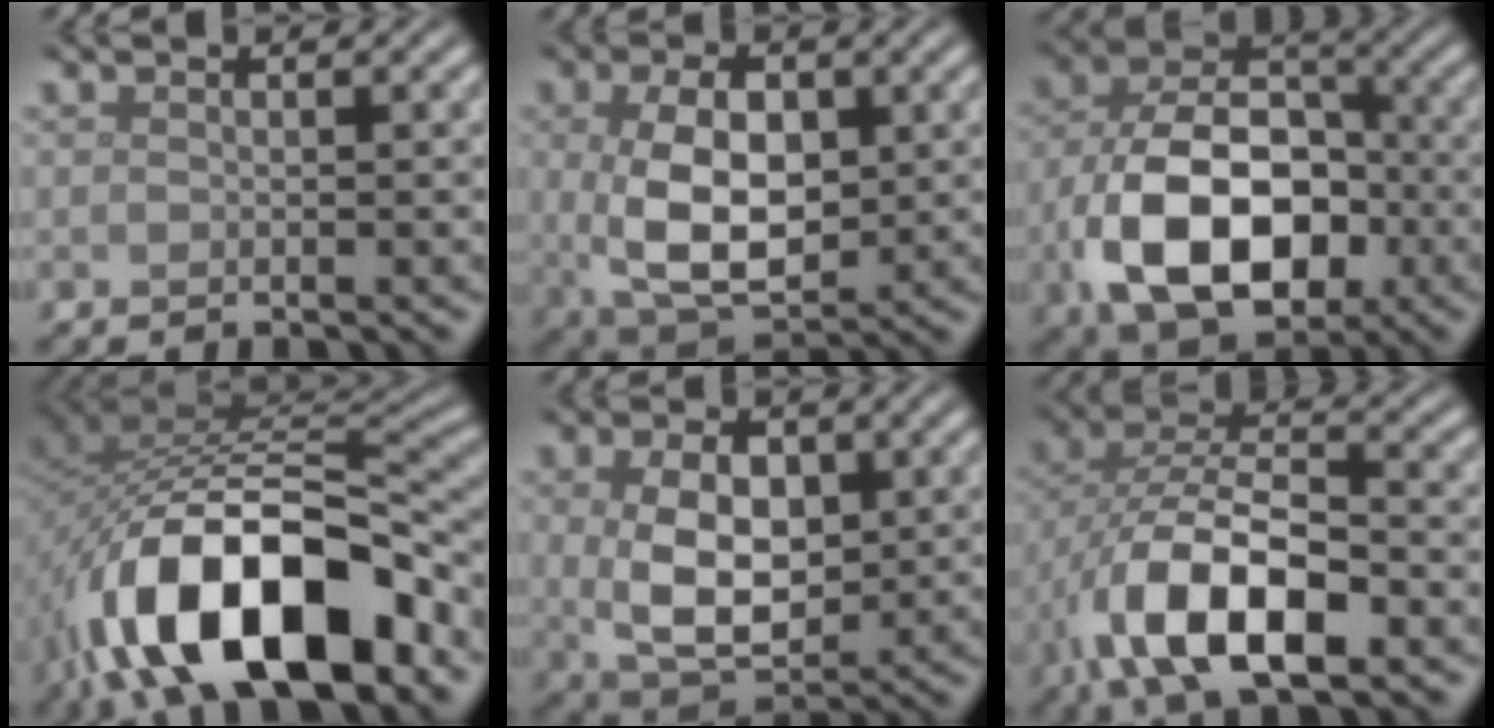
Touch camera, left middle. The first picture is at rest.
{"total": 7.8, "force": [0.2, 4.5, 6.4], "torque": [-0.125, -0.005, 0.007]}
{"total": 11.9, "force": [-3.2, 7.7, 8.4], "torque": [-0.168, -0.017, -0.053]}
{"total": 15.2, "force": [-7.2, 7.4, 11.2], "torque": [-0.186, -0.012, -0.122]}
{"total": 7.0, "force": [0.5, 4.4, 5.4], "torque": [-0.103, -0.006, 0.013]}
{"total": 10.9, "force": [-4.5, 4.9, 8.6], "torque": [-0.171, -0.006, -0.083]}